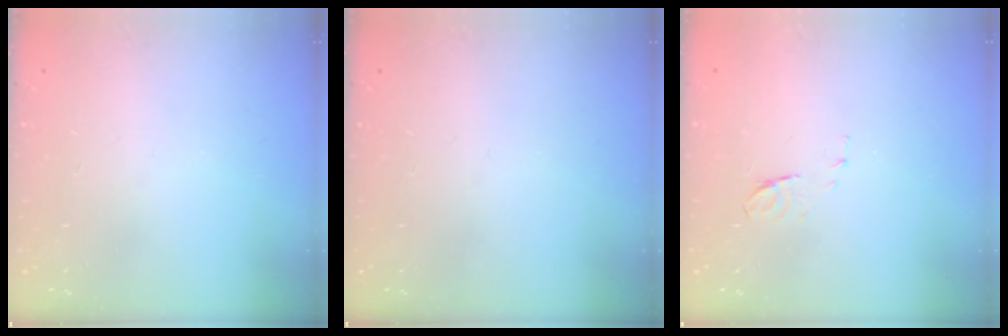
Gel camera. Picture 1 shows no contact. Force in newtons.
{"total": 0.0}
{"total": 5.8, "press": 5.8, "slide": 0.7}